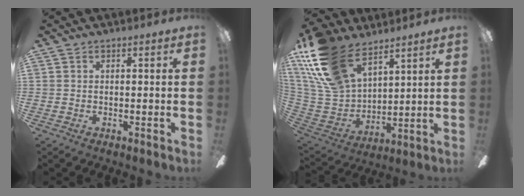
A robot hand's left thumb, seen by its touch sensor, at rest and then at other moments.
{"total": 22.2, "force": [14.2, 12.0, 12.2], "torque": [-0.282, -0.065, 0.265]}